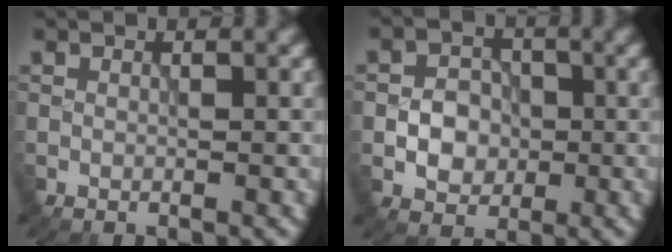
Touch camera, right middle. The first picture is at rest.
{"total": 3.5, "force": [-0.6, 2.8, 1.9], "torque": [-0.028, 0.001, -0.012]}